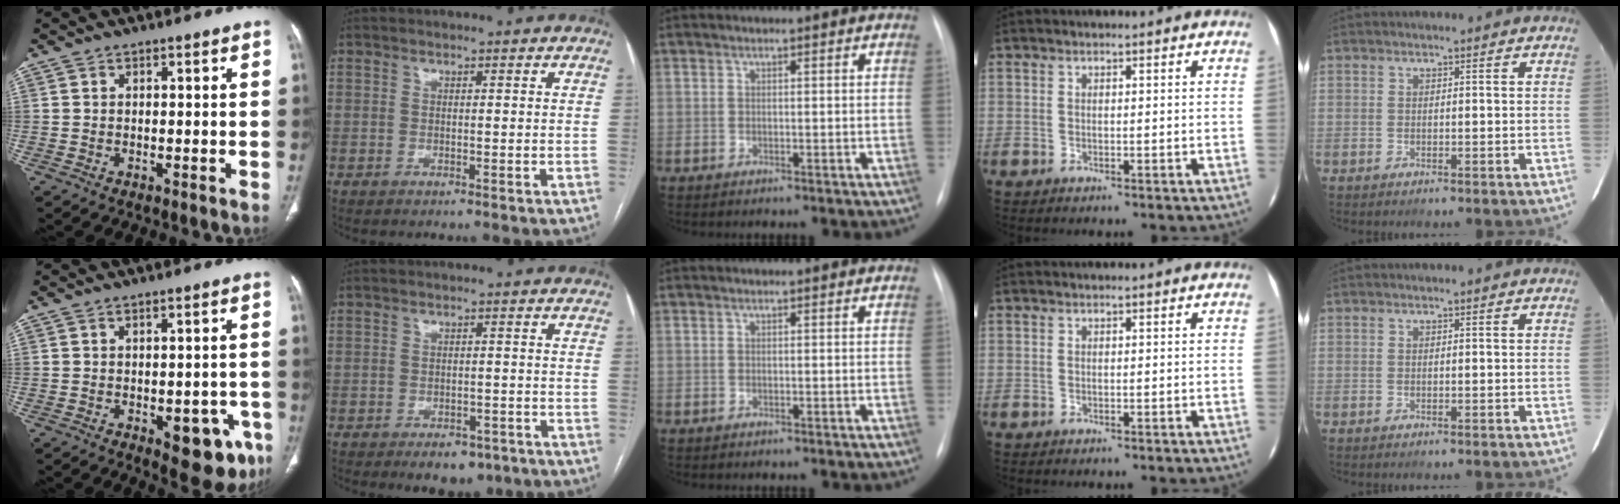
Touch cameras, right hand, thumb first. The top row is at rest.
{"thumb": {"total": 10.6, "force": [-4.5, 5.1, 8.2], "torque": [-0.067, 0.008, -0.047]}, "index": {"total": 5.6, "force": [-3.8, 3.1, 2.7], "torque": [-0.027, 0.002, -0.047]}}